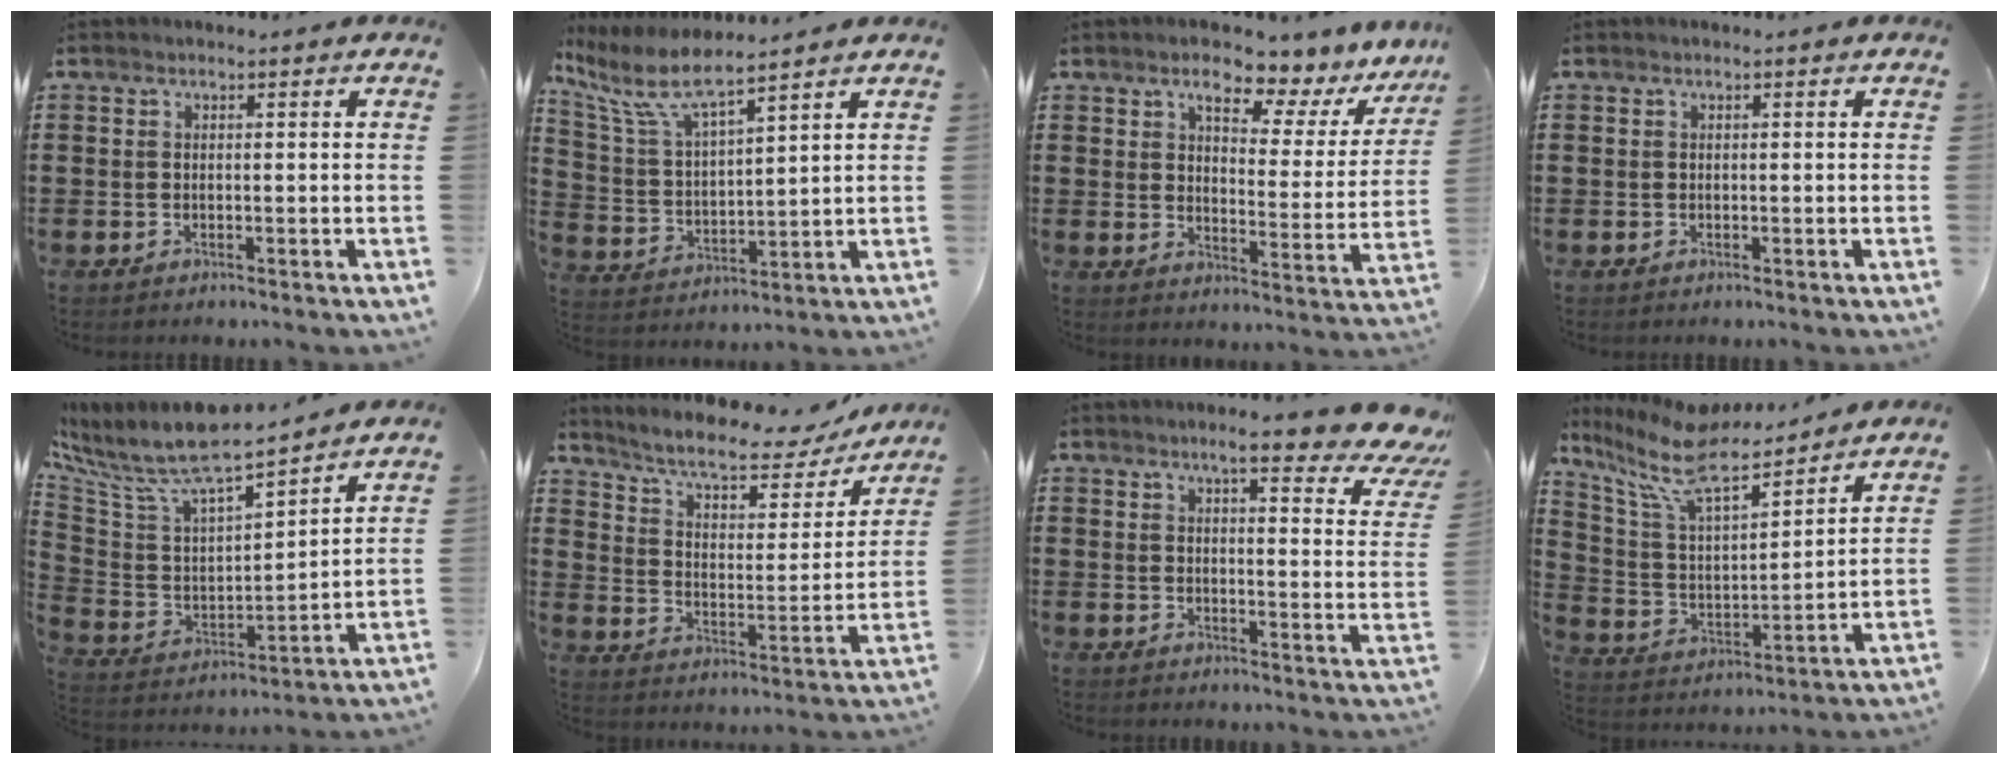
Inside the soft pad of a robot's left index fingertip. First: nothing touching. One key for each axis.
{"total": 7.9, "fx": 6.4, "fy": 1.3, "fz": 4.5, "tx": -0.114, "ty": -0.028, "tz": 0.112}
{"total": 7.2, "fx": 5.6, "fy": 2.2, "fz": 4.0, "tx": -0.061, "ty": -0.039, "tz": 0.084}
{"total": 0.0}
{"total": 8.8, "fx": 7.6, "fy": 1.5, "fz": 4.1, "tx": -0.117, "ty": -0.058, "tz": 0.128}
{"total": 7.4, "fx": 6.0, "fy": 1.8, "fz": 3.9, "tx": -0.092, "ty": -0.028, "tz": 0.098}
{"total": 7.7, "fx": 5.9, "fy": 0.9, "fz": 4.8, "tx": -0.086, "ty": -0.029, "tz": 0.097}
{"total": 9.3, "fx": 7.5, "fy": 2.2, "fz": 5.0, "tx": -0.138, "ty": -0.046, "tz": 0.125}